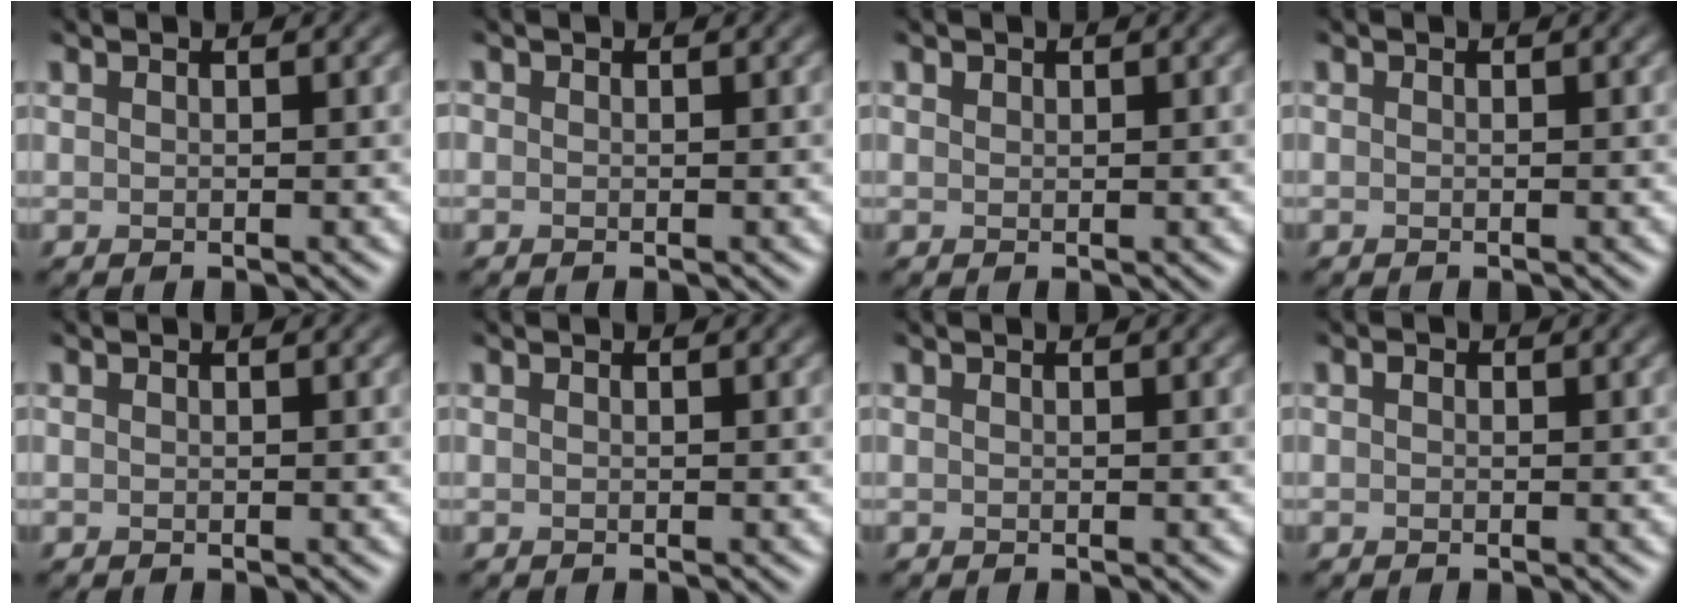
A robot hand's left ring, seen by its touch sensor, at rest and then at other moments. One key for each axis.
{"total": 0.9, "fx": -0.5, "fy": -0.3, "fz": -0.6, "tx": 0.006, "ty": -0.007, "tz": -0.001}
{"total": 0.8, "fx": -0.5, "fy": -0.3, "fz": -0.6, "tx": -0.003, "ty": -0.010, "tz": 0.007}
{"total": 0.0}
{"total": 0.0}
{"total": 0.0}
{"total": 0.0}
{"total": 1.8, "fx": -1.5, "fy": -0.5, "fz": -0.9, "tx": -0.005, "ty": -0.012, "tz": -0.001}